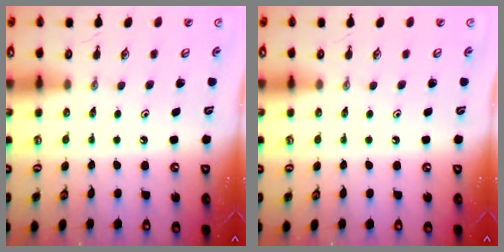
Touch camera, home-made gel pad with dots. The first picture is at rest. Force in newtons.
{"total": 0.0}